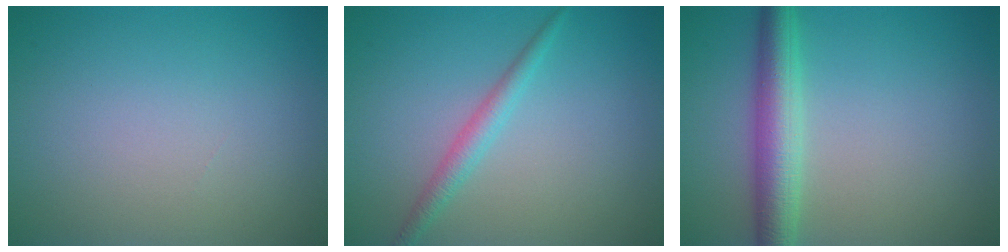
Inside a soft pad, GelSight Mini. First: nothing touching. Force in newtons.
{"total": 1.9, "press": 1.9, "slide": 0.1}
{"total": 4.4, "press": 4.4, "slide": 0.2}